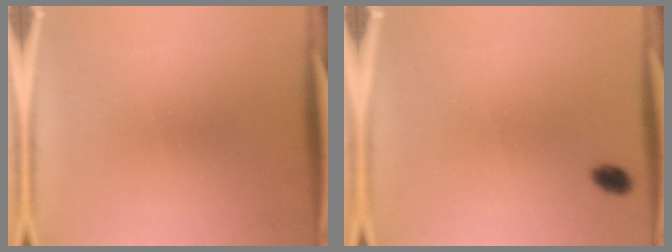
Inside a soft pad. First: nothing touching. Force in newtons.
{"total": 2.2}